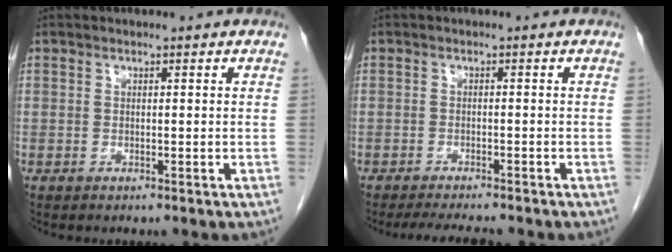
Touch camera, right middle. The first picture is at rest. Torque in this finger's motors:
{"motor_torque": [0.09, -0.06, 0.01, 0.01]}